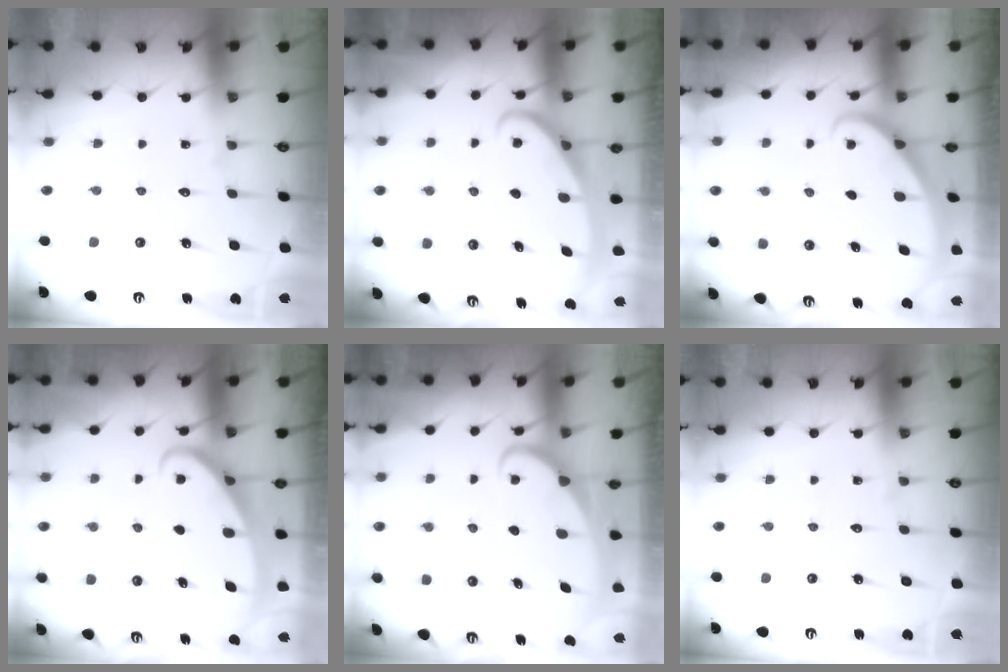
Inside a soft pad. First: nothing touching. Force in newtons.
{"total": 3.0, "press": 3.0, "slide": 0.4}
{"total": 2.1, "press": 2.1, "slide": 0.1}
{"total": 2.6, "press": 2.6, "slide": 0.4}
{"total": 1.9, "press": 1.9, "slide": 0.2}
{"total": 0.0}